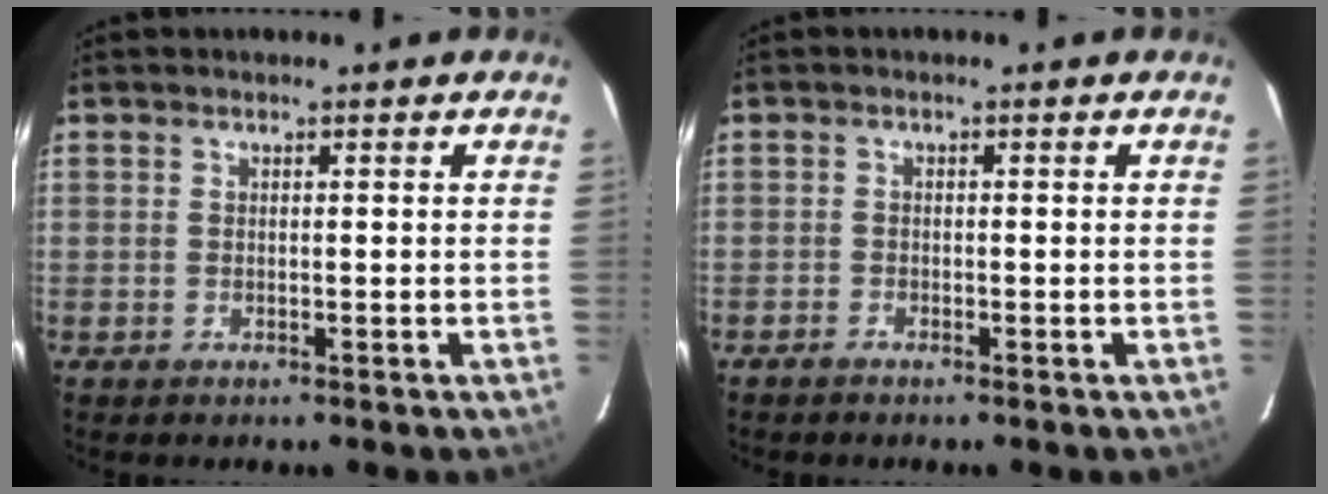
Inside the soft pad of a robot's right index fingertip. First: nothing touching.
{"total": 1.0, "force": [-0.9, 0.3, 0.0], "torque": [-0.006, 0.003, -0.022]}